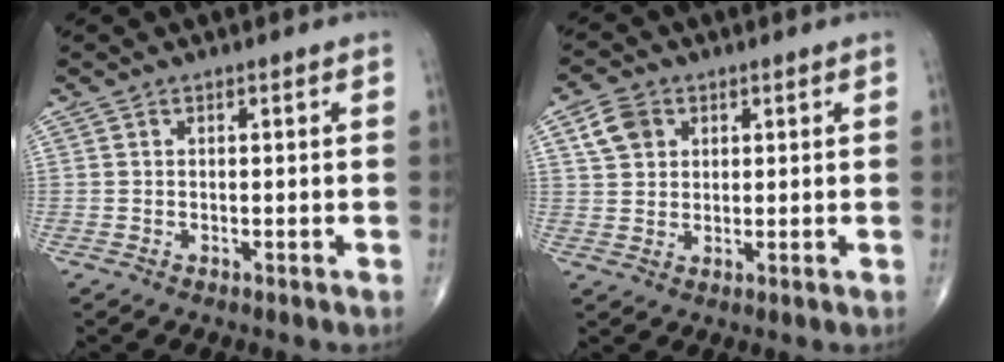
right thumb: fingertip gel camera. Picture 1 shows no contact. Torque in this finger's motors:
{"motor_torque": [-0.33, 0.42, -0.10, 0.03, 0.05]}